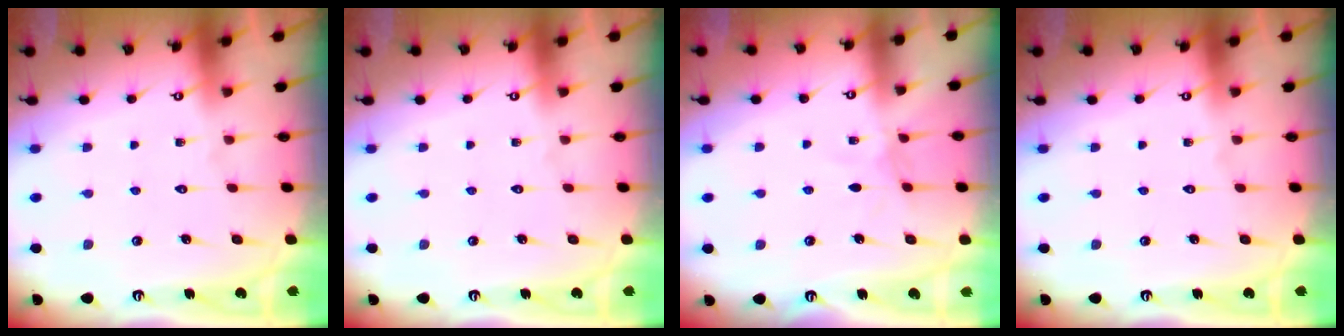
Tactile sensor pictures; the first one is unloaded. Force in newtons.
{"total": 0.0}
{"total": 2.7, "press": 2.7, "slide": 0.4}
{"total": 0.0}